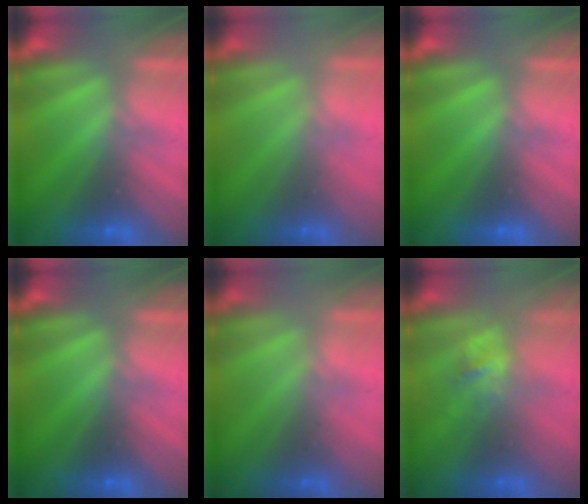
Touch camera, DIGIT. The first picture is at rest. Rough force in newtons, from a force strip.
{"total": 2.3}
{"total": 0.0}
{"total": 0.0}
{"total": 2.3}
{"total": 2.9}